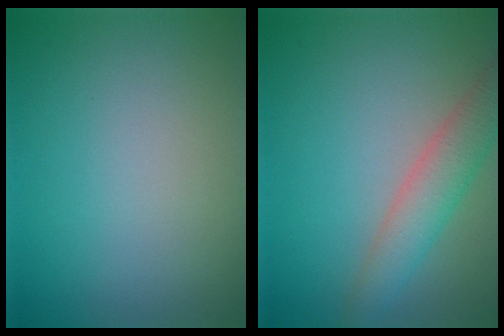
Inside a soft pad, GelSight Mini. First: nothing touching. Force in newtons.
{"total": 3.8, "press": 3.8, "slide": 0.2}